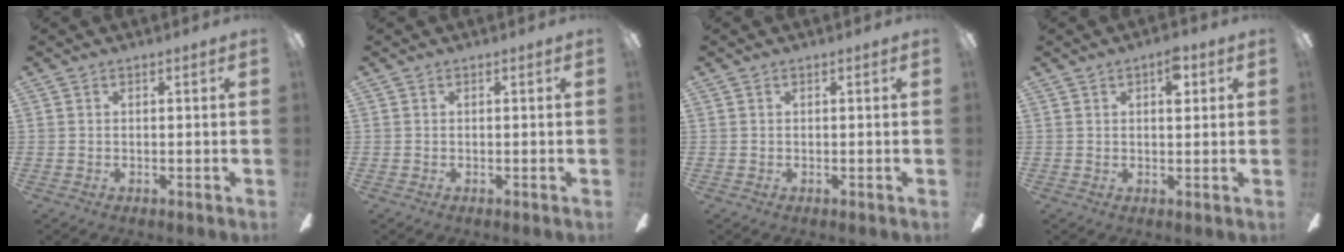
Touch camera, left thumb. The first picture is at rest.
{"total": 0.0}
{"total": 0.0}
{"total": 4.8, "force": [2.5, 2.1, 3.5], "torque": [-0.044, -0.006, 0.035]}